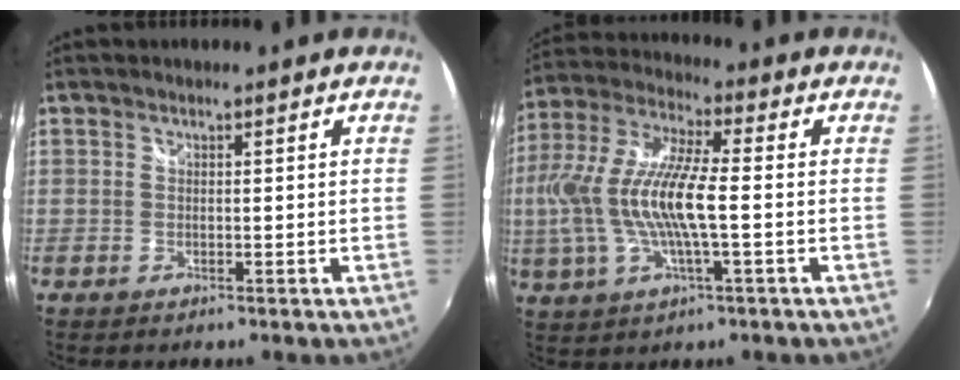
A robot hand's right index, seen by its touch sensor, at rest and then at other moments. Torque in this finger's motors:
{"motor_torque": [0.63, -0.13, 0.75, 0.21]}